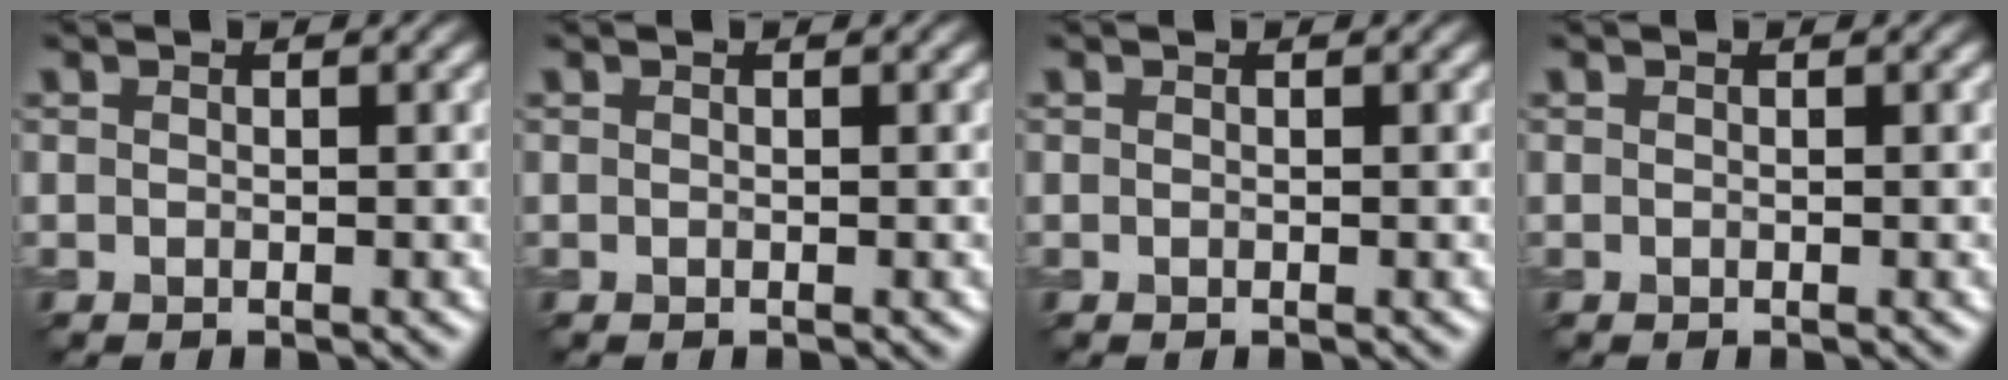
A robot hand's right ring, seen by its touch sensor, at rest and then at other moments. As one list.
[{"total": 0.0}, {"total": 0.0}, {"total": 0.0}]